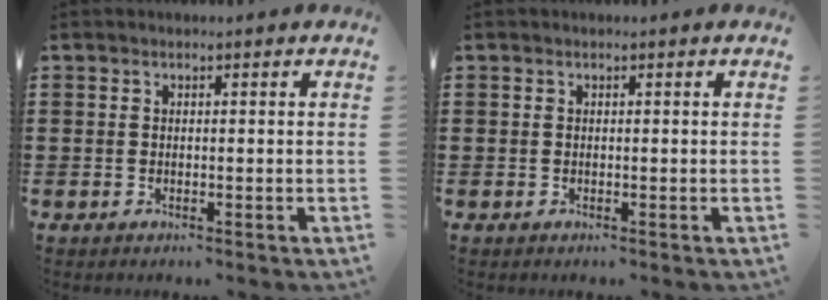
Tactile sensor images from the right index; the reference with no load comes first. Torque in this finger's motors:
{"motor_torque": [-0.25, 0.34, 0.00, 0.00]}